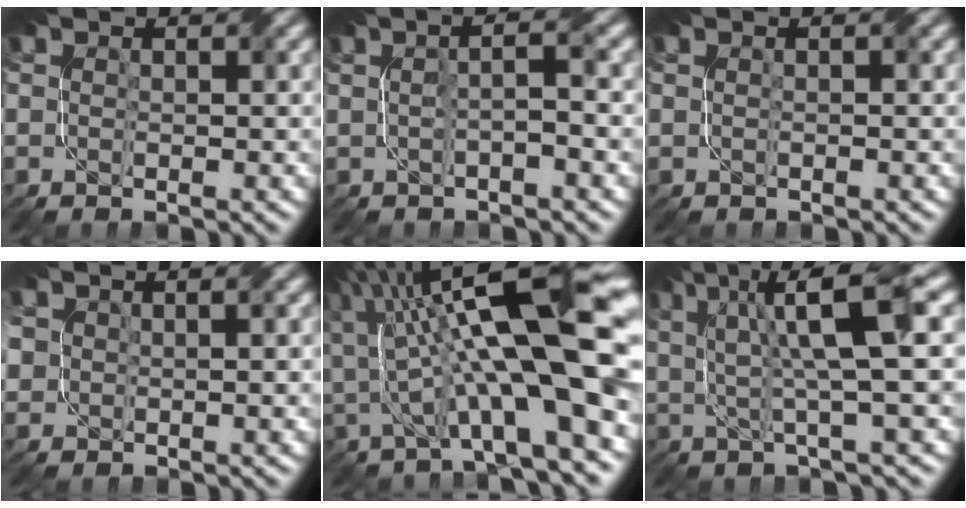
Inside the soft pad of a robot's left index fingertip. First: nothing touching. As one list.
[{"total": 2.7, "force": [0.4, 0.6, 2.6], "torque": [-0.029, 0.011, -0.004]}, {"total": 0.0}, {"total": 4.2, "force": [1.2, 3.4, 2.3], "torque": [-0.049, 0.024, 0.015]}, {"total": 12.8, "force": [1.3, 2.9, 12.4], "torque": [-0.194, 0.027, 0.022]}, {"total": 7.4, "force": [2.5, 1.2, 6.9], "torque": [-0.112, 0.015, 0.038]}]